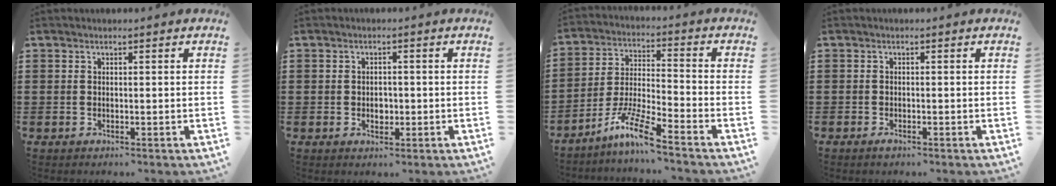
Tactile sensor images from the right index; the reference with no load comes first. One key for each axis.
{"total": 1.8, "fx": -0.3, "fy": 1.4, "fz": 1.1, "tx": -0.015, "ty": 0.003, "tz": -0.009}
{"total": 8.7, "fx": -6.8, "fy": 0.1, "fz": 5.4, "tx": -0.121, "ty": -0.008, "tz": -0.137}
{"total": 0.7, "fx": -0.6, "fy": 0.2, "fz": 0.3, "tx": -0.008, "ty": -0.004, "tz": -0.011}